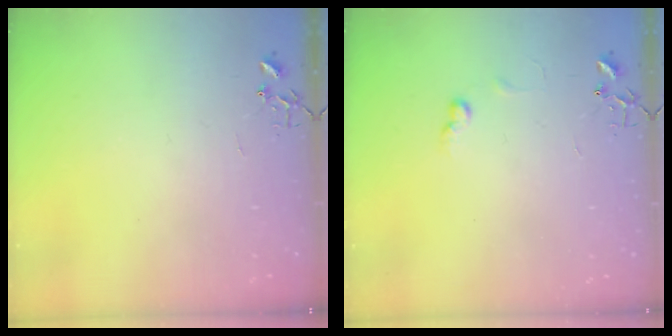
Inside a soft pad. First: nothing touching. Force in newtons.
{"total": 5.5, "press": 5.5, "slide": 0.8}